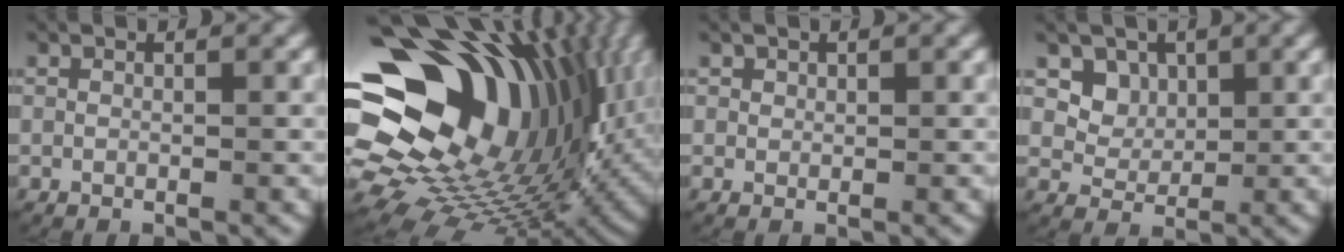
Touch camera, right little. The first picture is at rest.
{"total": 27.1, "force": [1.6, 19.6, 18.6], "torque": [-0.320, -0.014, 0.022]}
{"total": 0.8, "force": [0.2, 0.8, 0.0], "torque": [0.000, 0.001, 0.001]}
{"total": 3.1, "force": [1.1, 2.5, 1.3], "torque": [-0.035, -0.008, 0.027]}